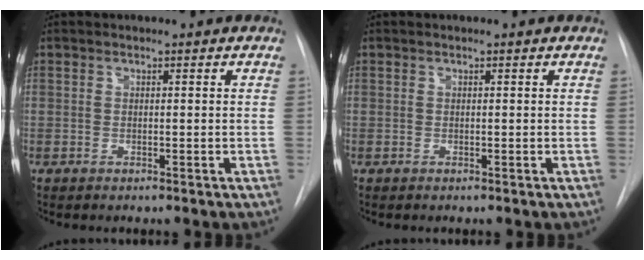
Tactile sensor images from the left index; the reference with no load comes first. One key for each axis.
{"total": 0.0}